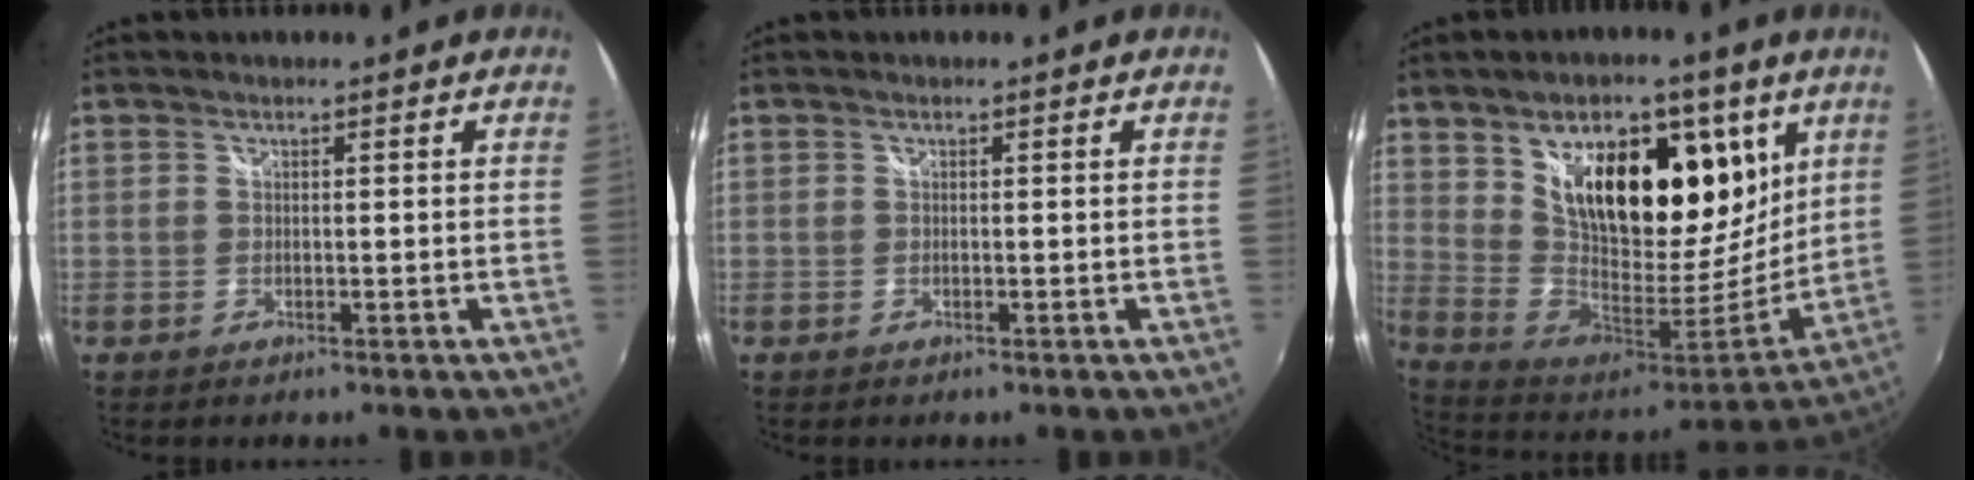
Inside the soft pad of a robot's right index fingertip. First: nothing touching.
{"total": 0.0}
{"total": 25.8, "force": [10.8, 13.6, 19.0], "torque": [-0.334, 0.011, 0.193]}